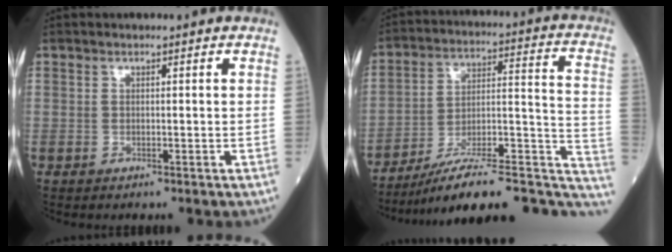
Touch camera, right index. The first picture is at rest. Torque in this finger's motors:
{"motor_torque": [-0.60, -1.51, -0.21, -0.21]}